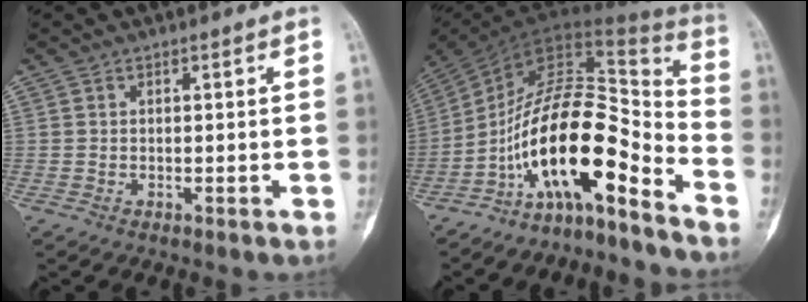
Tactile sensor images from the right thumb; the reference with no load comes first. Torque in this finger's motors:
{"motor_torque": [3.34, 1.67, 1.46, -1.31, 0.69]}